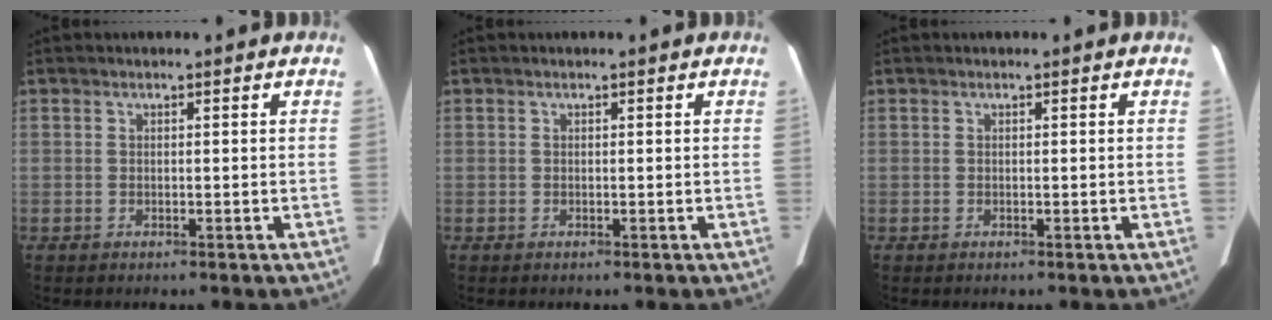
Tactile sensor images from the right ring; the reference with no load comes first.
{"total": 0.0}
{"total": 0.0}